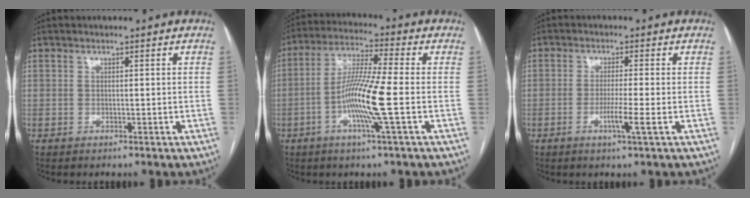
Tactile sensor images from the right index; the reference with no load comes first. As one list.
[{"total": 11.0, "force": [-2.6, -0.7, 10.7], "torque": [-0.208, -0.005, -0.058]}, {"total": 4.1, "force": [-1.4, -0.7, 3.8], "torque": [-0.074, -0.009, -0.027]}]